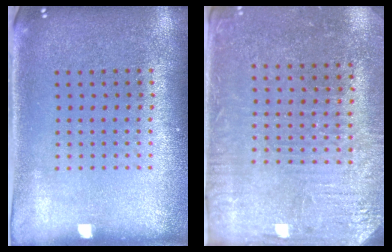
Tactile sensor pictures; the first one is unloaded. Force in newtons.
{"total": 3.1, "press": 3.0, "slide": 0.9}